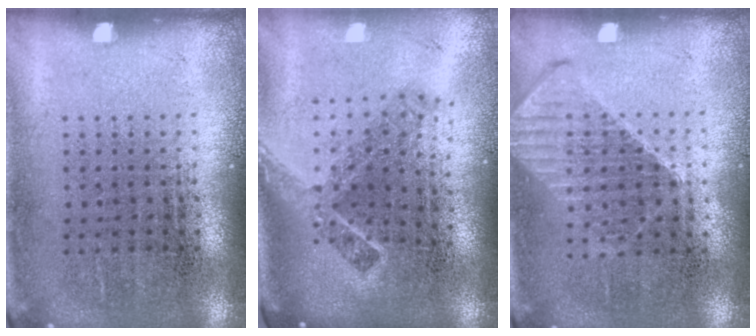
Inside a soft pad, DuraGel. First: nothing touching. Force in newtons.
{"total": 2.2, "press": 1.5, "slide": 1.6}
{"total": 1.2, "press": 1.1, "slide": 0.4}